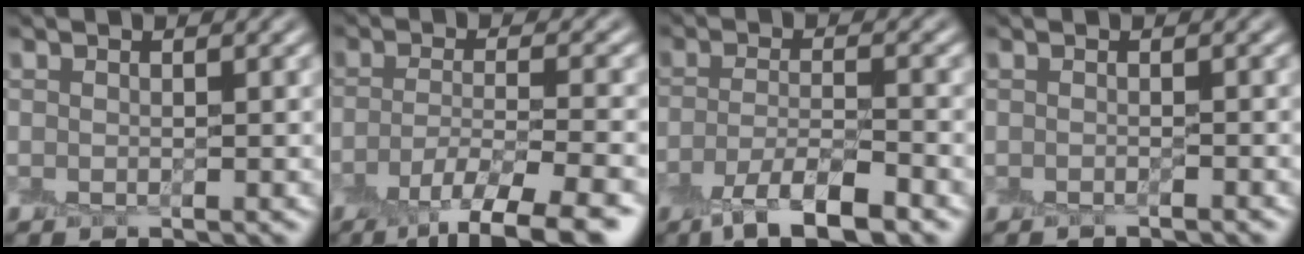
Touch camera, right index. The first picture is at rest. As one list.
[{"total": 8.3, "force": [-4.8, 1.9, 6.4], "torque": [-0.098, -0.010, -0.084]}, {"total": 6.0, "force": [-3.7, 1.5, 4.4], "torque": [-0.084, -0.006, -0.073]}, {"total": 0.7, "force": [-0.6, -0.1, 0.5], "torque": [-0.004, -0.003, -0.014]}]